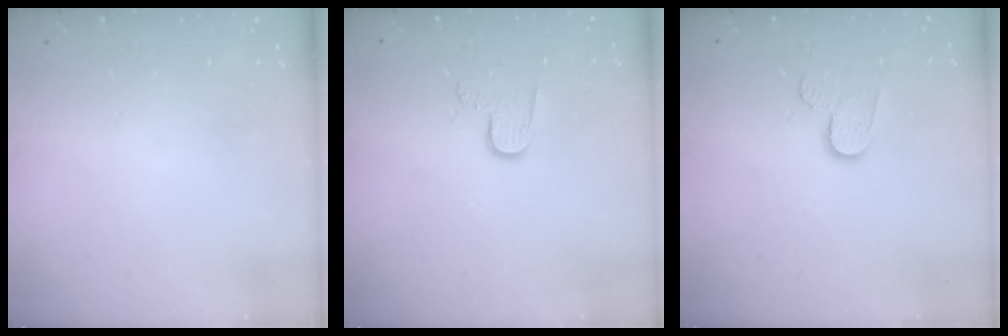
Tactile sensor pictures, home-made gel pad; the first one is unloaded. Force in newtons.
{"total": 6.5, "press": 6.4, "slide": 0.6}
{"total": 6.3, "press": 6.3, "slide": 0.5}